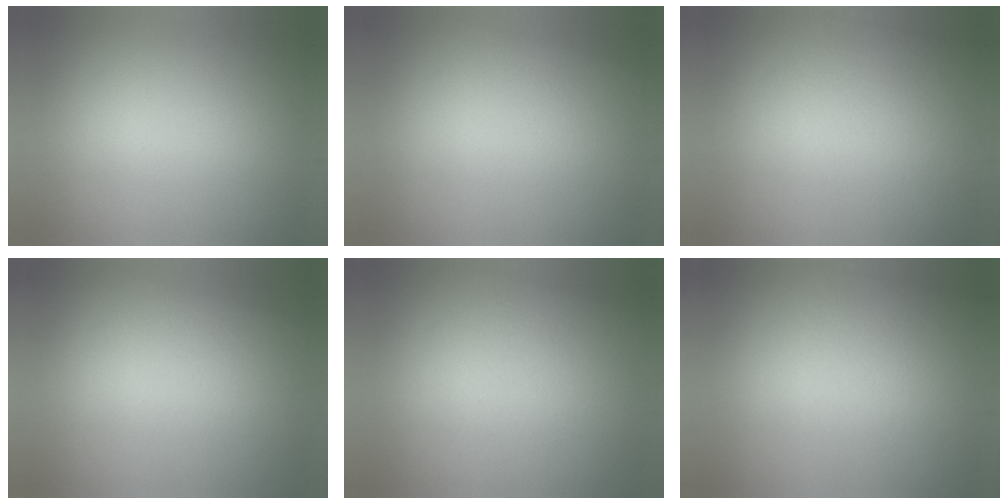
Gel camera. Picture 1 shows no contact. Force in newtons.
{"total": 1.0}
{"total": 2.1}
{"total": 1.0}
{"total": 2.6}
{"total": 2.1}